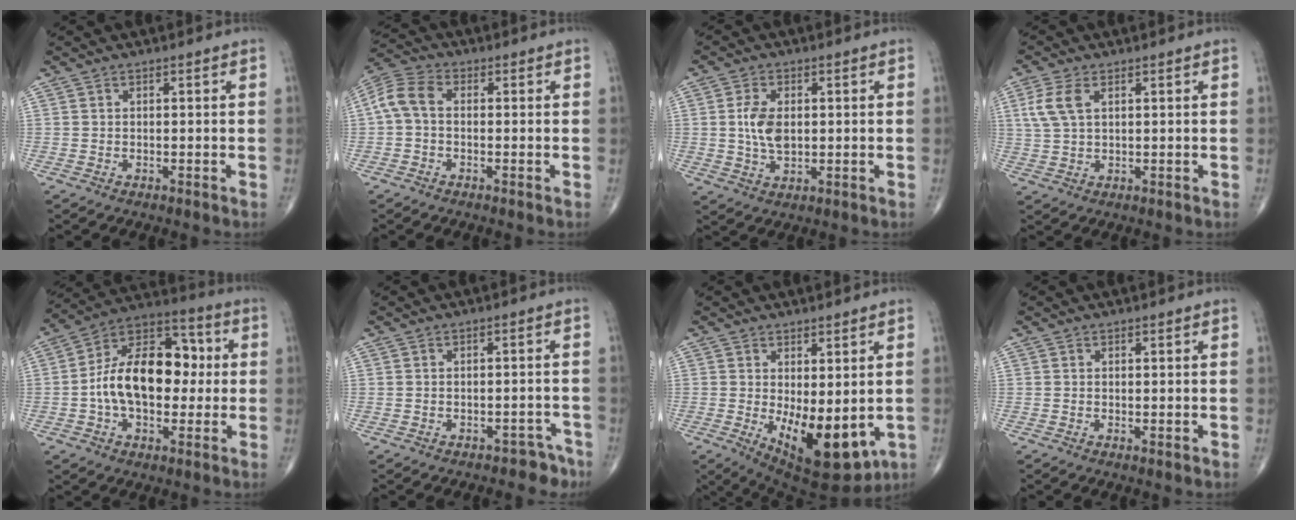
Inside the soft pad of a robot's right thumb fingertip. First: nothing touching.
{"total": 6.3, "force": [-0.2, 4.1, 4.8], "torque": [-0.098, 0.020, -0.015]}
{"total": 6.4, "force": [0.5, 3.7, 5.2], "torque": [-0.100, -0.004, 0.012]}
{"total": 5.6, "force": [1.9, 3.0, 4.3], "torque": [-0.105, 0.007, 0.042]}
{"total": 19.1, "force": [0.0, 11.8, 15.0], "torque": [-0.219, 0.036, -0.007]}
{"total": 3.6, "force": [-2.8, 2.2, 0.7], "torque": [0.005, 0.031, -0.032]}
{"total": 13.6, "force": [-2.1, 6.1, 12.0], "torque": [-0.170, -0.028, -0.008]}
{"total": 0.6, "force": [0.1, 0.2, 0.6], "torque": [-0.013, -0.005, 0.002]}